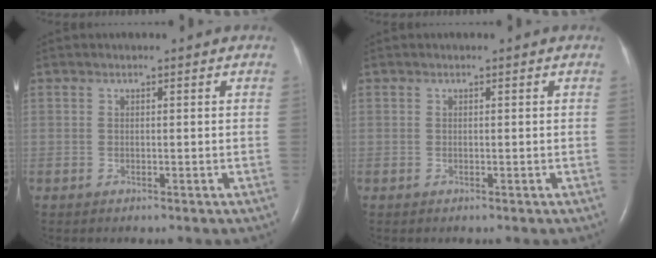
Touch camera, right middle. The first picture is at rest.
{"total": 0.0}